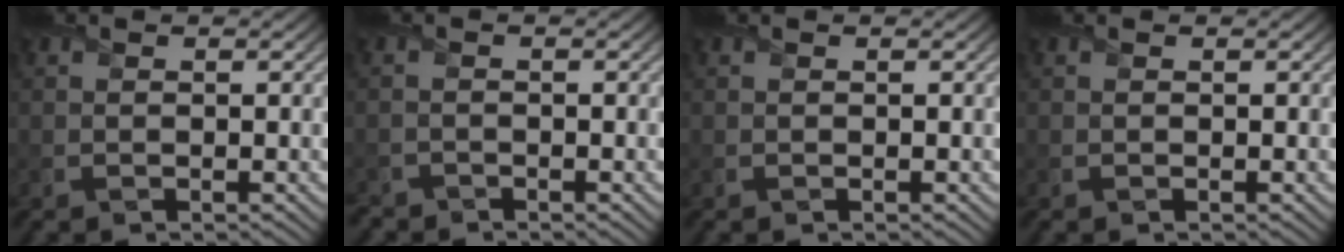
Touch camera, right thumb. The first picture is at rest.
{"total": 1.4, "force": [-1.3, 0.4, -0.1], "torque": [0.003, -0.004, -0.028]}
{"total": 0.0}
{"total": 0.0}